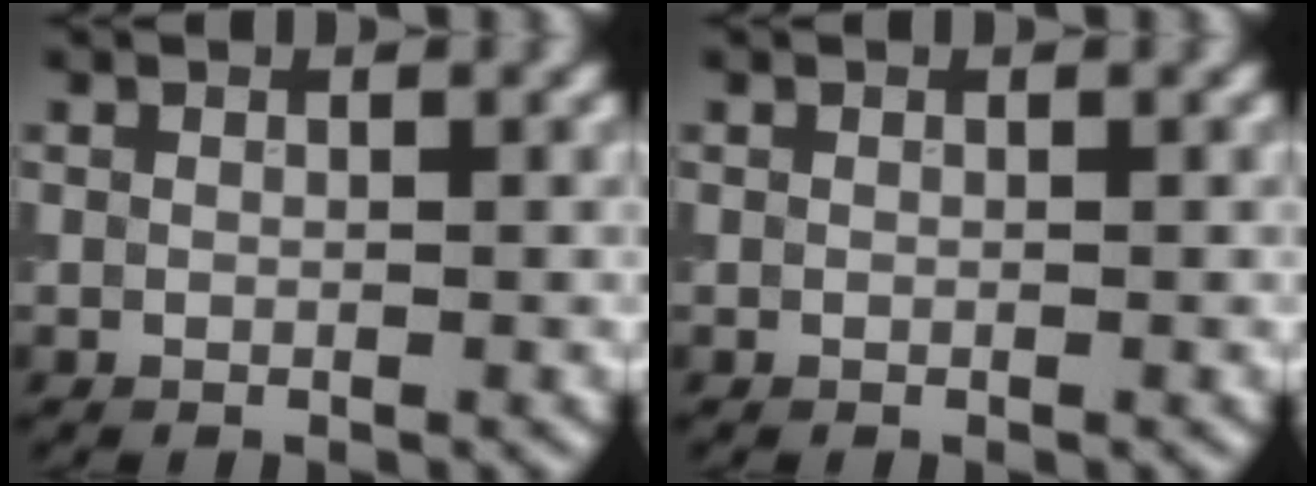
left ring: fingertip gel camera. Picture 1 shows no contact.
{"total": 0.0}